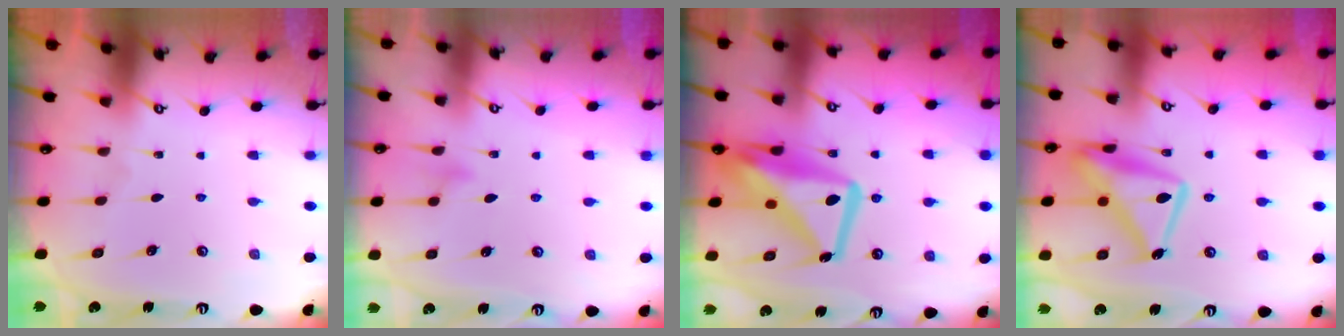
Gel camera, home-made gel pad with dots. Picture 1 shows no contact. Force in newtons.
{"total": 7.1, "press": 7.1, "slide": 0.5}
{"total": 16.8, "press": 16.8, "slide": 1.5}
{"total": 16.6, "press": 16.5, "slide": 1.5}